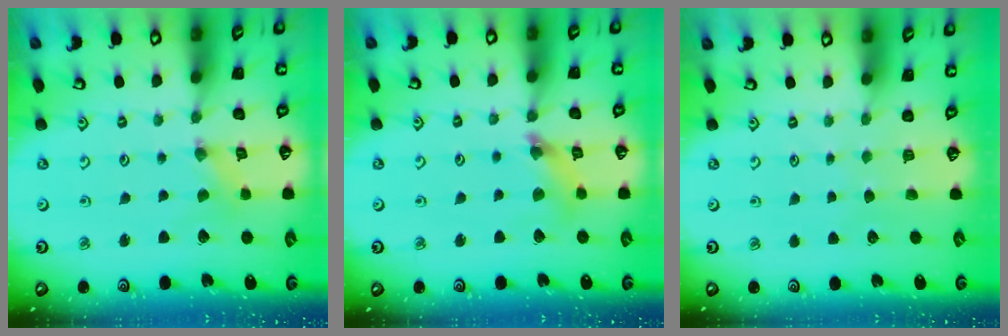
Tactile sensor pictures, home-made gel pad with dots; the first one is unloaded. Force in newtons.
{"total": 7.2, "press": 7.2, "slide": 0.8}
{"total": 0.6, "press": 0.6, "slide": 0.1}